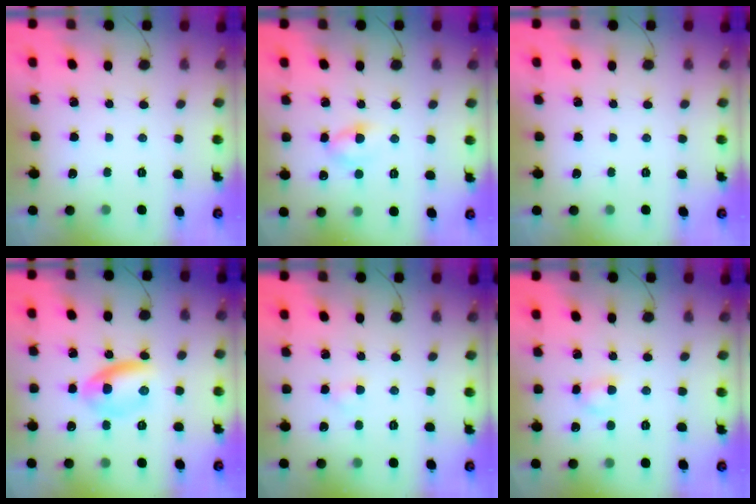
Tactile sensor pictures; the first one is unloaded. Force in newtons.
{"total": 4.2, "press": 3.9, "slide": 1.5}
{"total": 0.0}
{"total": 7.1, "press": 7.0, "slide": 1.3}
{"total": 2.5, "press": 2.3, "slide": 0.9}
{"total": 3.1, "press": 2.8, "slide": 1.3}